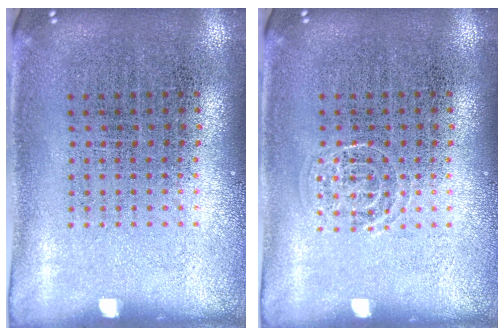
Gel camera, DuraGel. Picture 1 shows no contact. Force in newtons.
{"total": 1.1, "press": 1.1, "slide": 0.2}